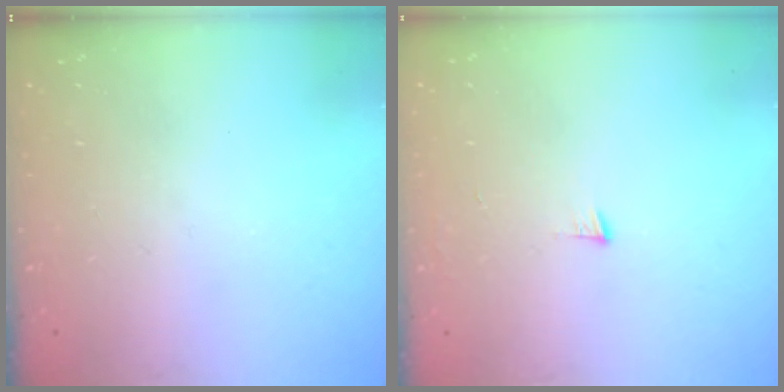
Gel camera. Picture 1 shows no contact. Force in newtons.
{"total": 3.2, "press": 3.2, "slide": 0.4}